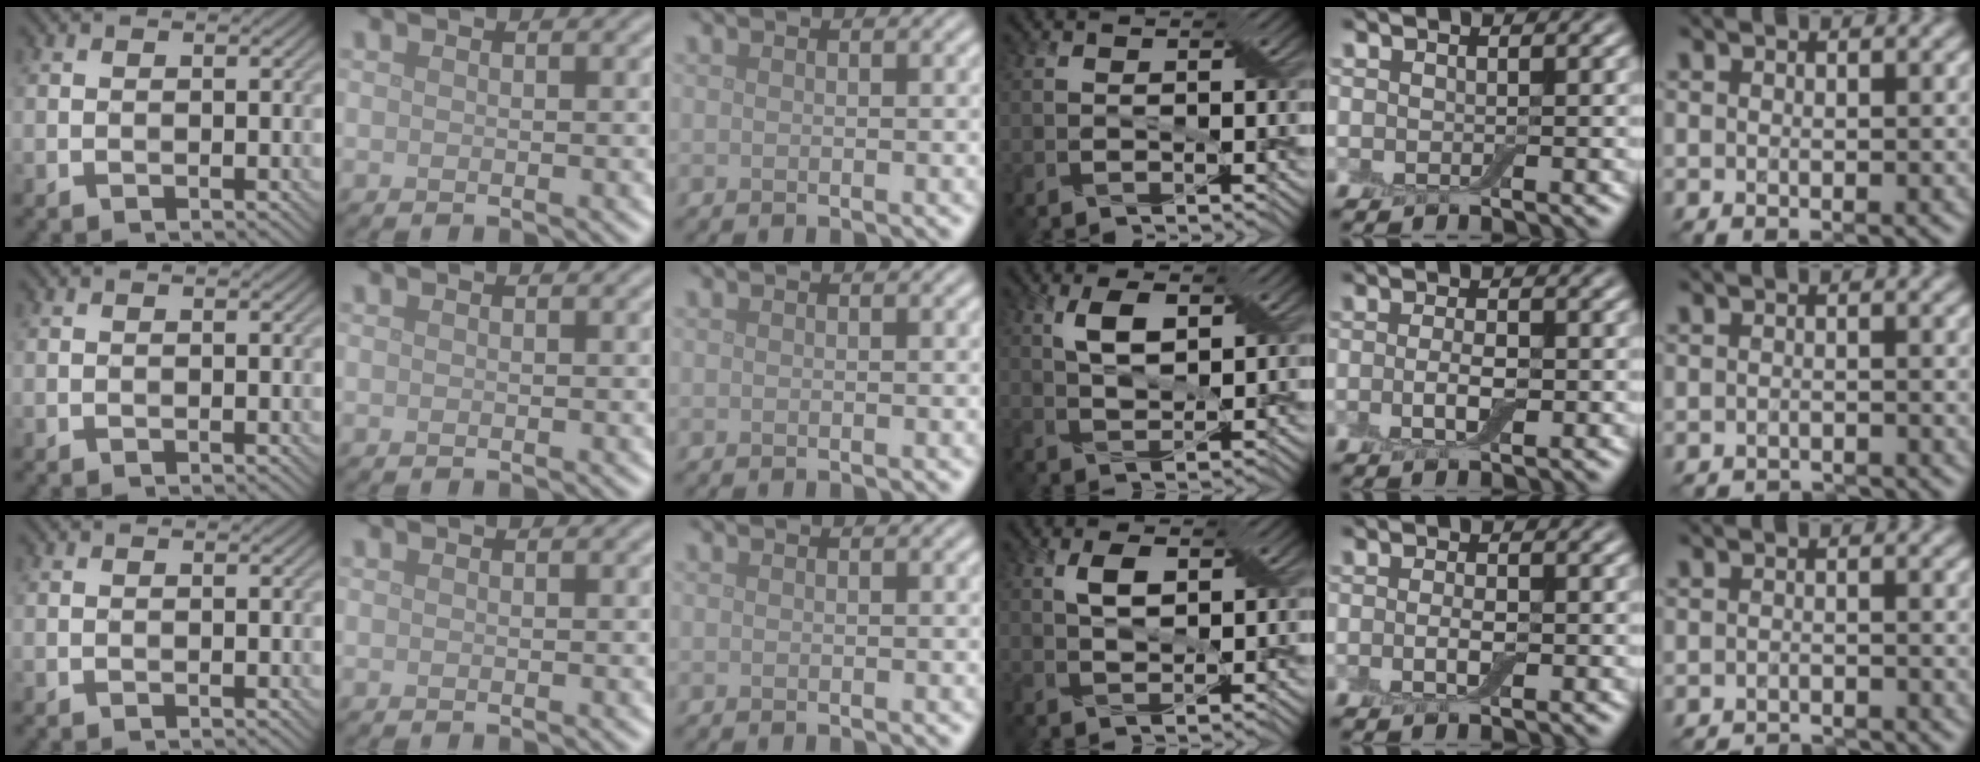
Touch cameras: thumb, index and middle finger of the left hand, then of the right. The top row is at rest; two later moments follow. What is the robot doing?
{"motion": "fold", "object": "apron"}